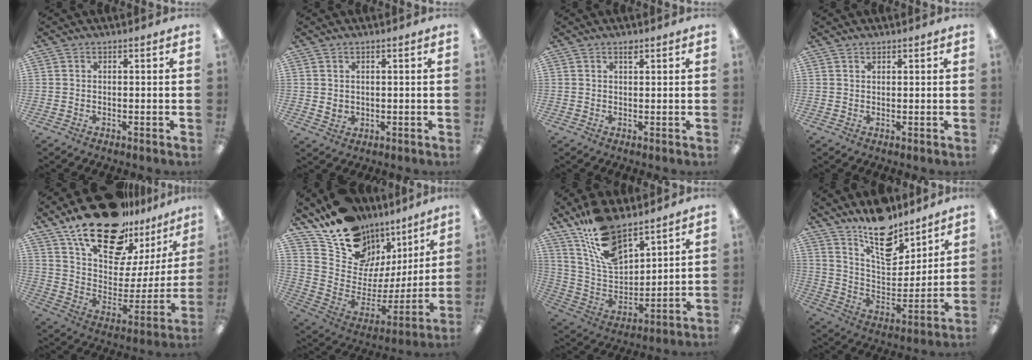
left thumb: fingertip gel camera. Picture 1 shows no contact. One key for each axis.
{"total": 2.1, "fx": 1.1, "fy": 1.7, "fz": 0.5, "tx": -0.005, "ty": -0.002, "tz": 0.018}
{"total": 1.3, "fx": 1.0, "fy": 0.4, "fz": 0.7, "tx": -0.008, "ty": -0.002, "tz": 0.016}
{"total": 0.9, "fx": 0.8, "fy": 0.4, "fz": 0.2, "tx": -0.004, "ty": 0.001, "tz": 0.015}
{"total": 23.9, "fx": 17.2, "fy": 10.9, "fz": 12.5, "tx": -0.201, "ty": -0.105, "tz": 0.302}
{"total": 15.4, "fx": 12.6, "fy": 8.1, "fz": 3.7, "tx": -0.087, "ty": -0.114, "tz": 0.228}
{"total": 15.5, "fx": 11.6, "fy": 6.5, "fz": 8.0, "tx": -0.169, "ty": -0.058, "tz": 0.214}
{"total": 16.1, "fx": 12.7, "fy": 6.9, "fz": 7.2, "tx": -0.119, "ty": -0.084, "tz": 0.225}